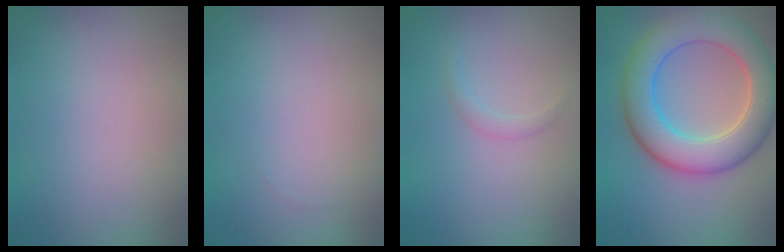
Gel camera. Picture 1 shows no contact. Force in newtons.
{"total": 0.0}
{"total": 0.8, "press": 0.8, "slide": 0.1}
{"total": 8.3, "press": 8.3, "slide": 0.2}